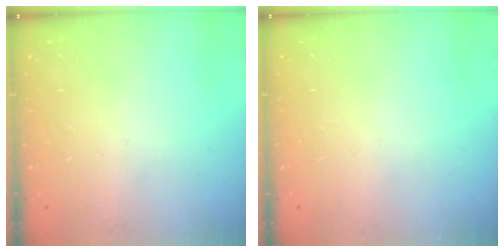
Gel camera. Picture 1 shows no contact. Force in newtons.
{"total": 0.0}